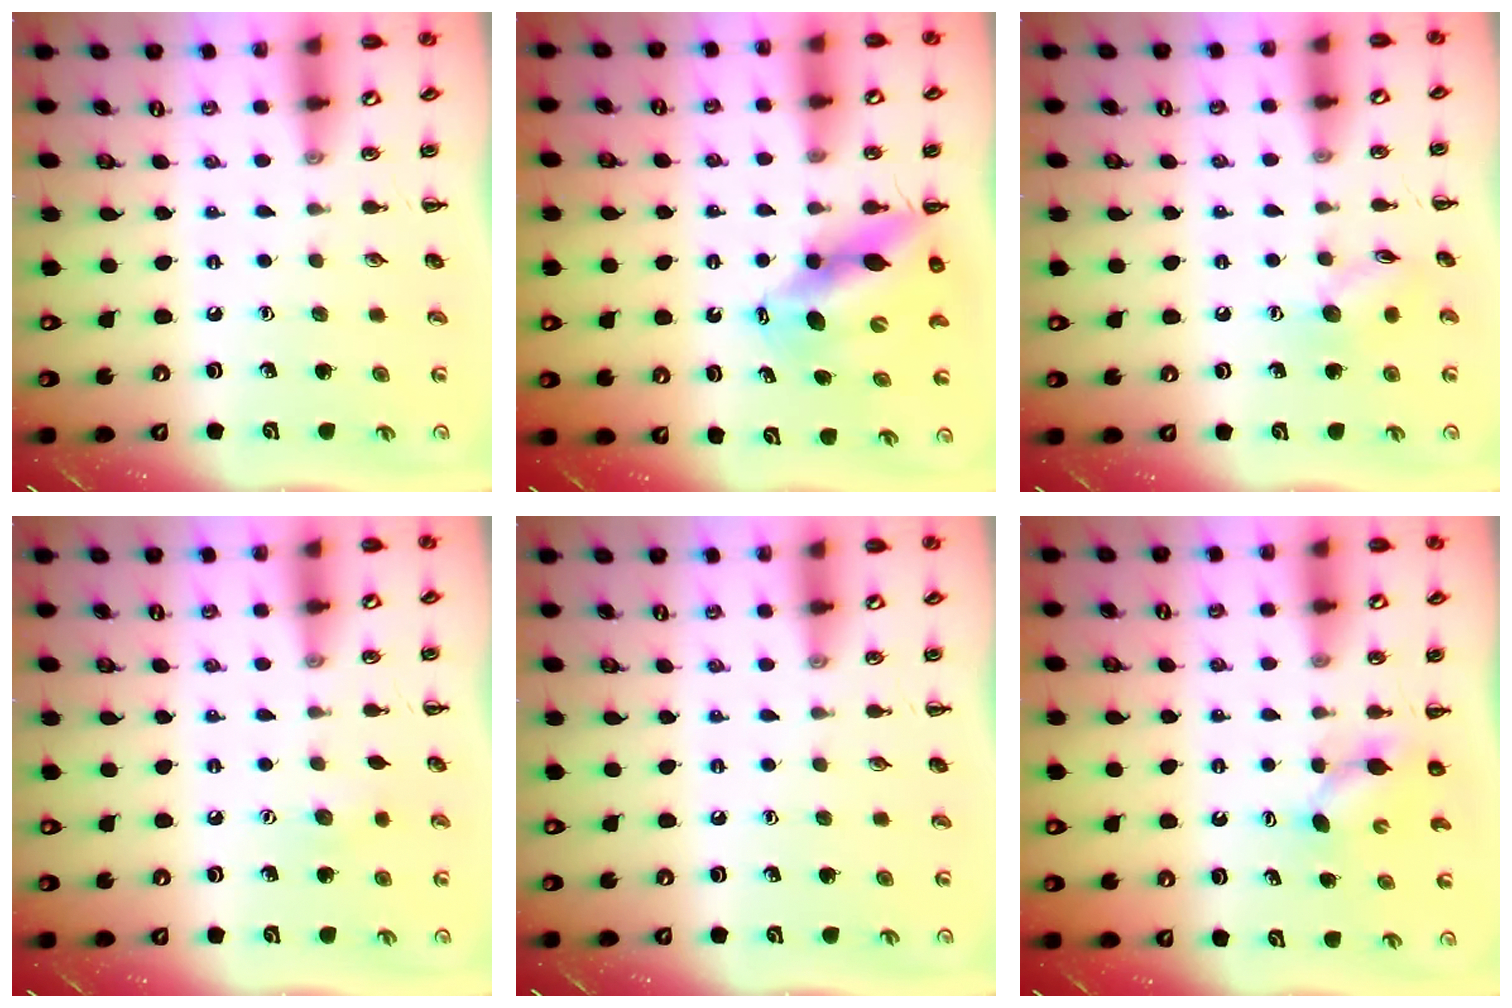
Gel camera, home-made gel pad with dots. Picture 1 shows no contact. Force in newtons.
{"total": 12.0, "press": 11.5, "slide": 3.2}
{"total": 7.8, "press": 7.7, "slide": 0.9}
{"total": 5.3, "press": 5.1, "slide": 1.3}
{"total": 0.0}
{"total": 4.0, "press": 3.8, "slide": 1.1}